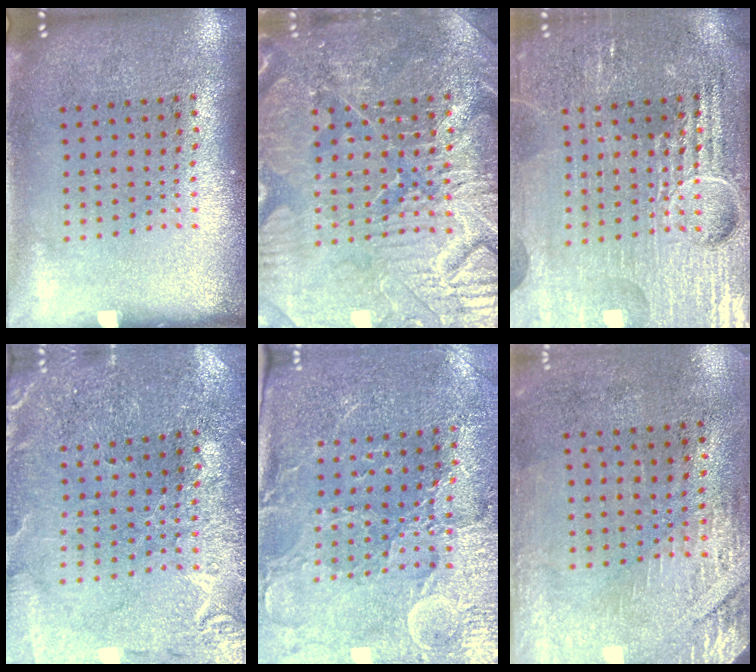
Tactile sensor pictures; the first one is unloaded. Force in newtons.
{"total": 4.7, "press": 4.6, "slide": 0.9}
{"total": 6.8, "press": 6.8, "slide": 0.8}
{"total": 0.5, "press": 0.5, "slide": 0.2}
{"total": 3.3, "press": 3.1, "slide": 1.1}
{"total": 2.9, "press": 2.5, "slide": 1.5}